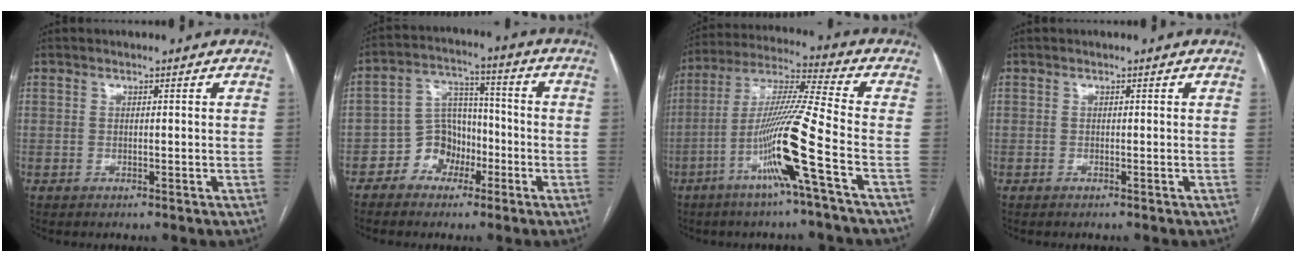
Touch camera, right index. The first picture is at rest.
{"total": 7.3, "force": [-3.5, 5.7, 2.8], "torque": [-0.054, 0.029, -0.059]}
{"total": 14.3, "force": [-5.6, -2.0, 13.1], "torque": [-0.254, -0.008, -0.109]}
{"total": 0.0}